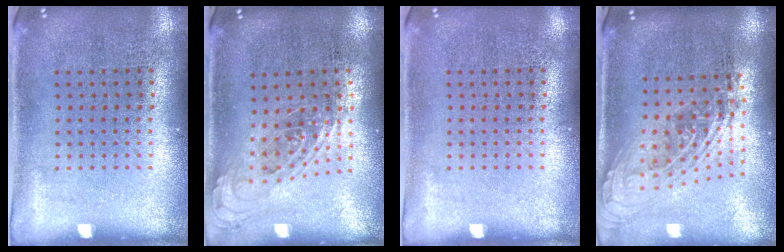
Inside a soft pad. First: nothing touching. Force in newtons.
{"total": 0.8, "press": 0.7, "slide": 0.3}
{"total": 0.0}
{"total": 2.1, "press": 1.6, "slide": 1.4}